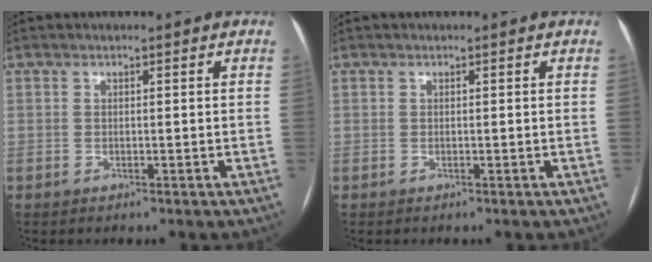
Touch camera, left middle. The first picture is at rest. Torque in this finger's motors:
{"motor_torque": [0.00, 0.03, 0.00, 0.00]}